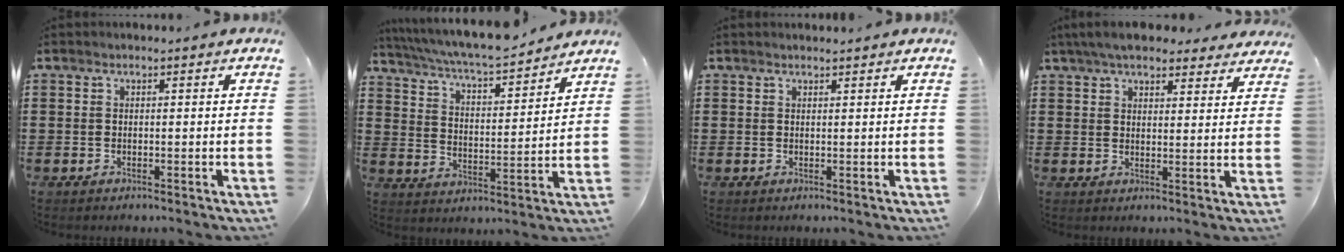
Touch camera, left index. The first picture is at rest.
{"total": 5.8, "force": [5.4, 0.3, 2.2], "torque": [-0.067, -0.036, 0.088]}
{"total": 0.7, "force": [0.7, 0.0, 0.1], "torque": [-0.004, -0.001, 0.013]}
{"total": 5.9, "force": [5.3, 1.3, 2.4], "torque": [-0.062, -0.009, 0.098]}